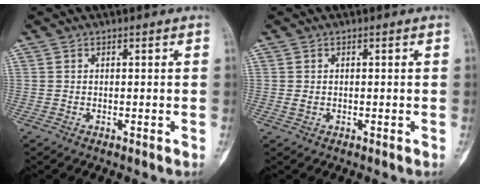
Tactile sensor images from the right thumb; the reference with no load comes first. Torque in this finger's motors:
{"motor_torque": [1.45, -0.23, 0.04, 0.24, -0.08]}